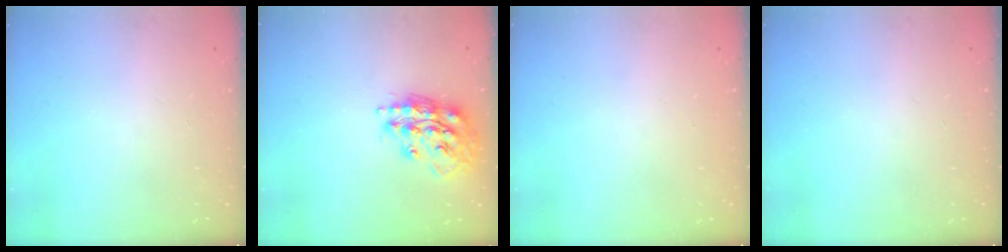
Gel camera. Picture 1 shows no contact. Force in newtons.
{"total": 16.2, "press": 16.2, "slide": 1.5}
{"total": 0.0}
{"total": 0.0}